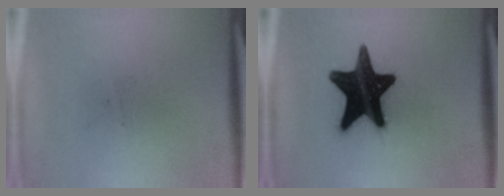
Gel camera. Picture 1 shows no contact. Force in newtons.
{"total": 18.1}